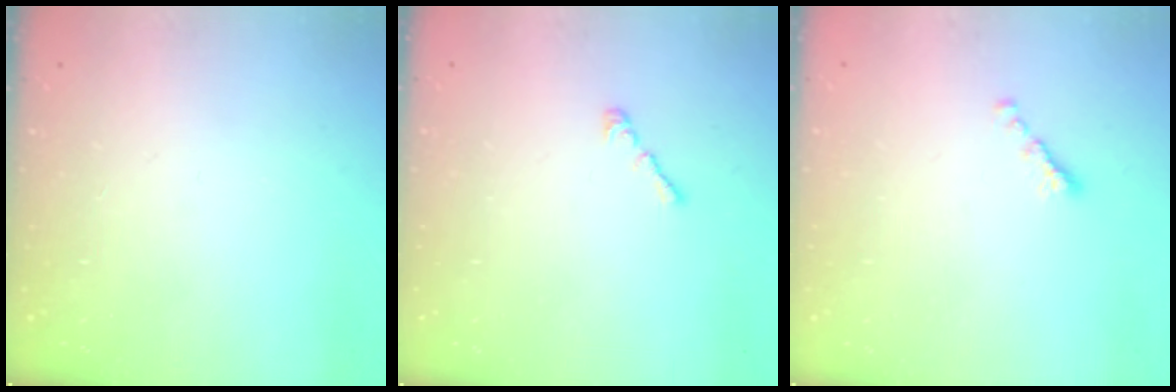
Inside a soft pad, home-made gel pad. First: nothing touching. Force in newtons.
{"total": 2.2, "press": 2.1, "slide": 0.6}
{"total": 0.0}